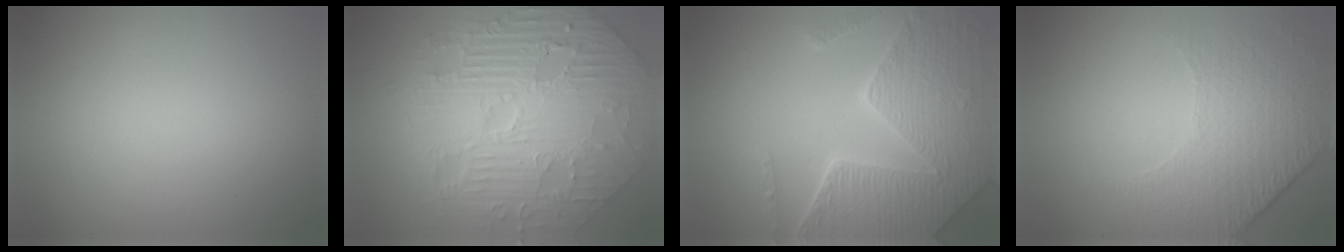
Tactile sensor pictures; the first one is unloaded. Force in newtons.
{"total": 11.6, "press": 7.7, "slide": 8.7}
{"total": 8.1, "press": 5.9, "slide": 5.5}
{"total": 4.9, "press": 3.4, "slide": 3.5}